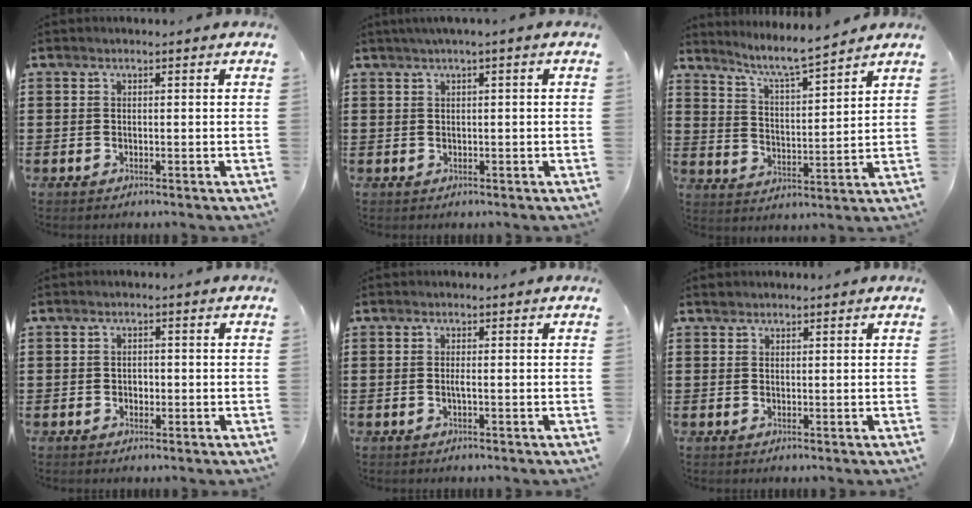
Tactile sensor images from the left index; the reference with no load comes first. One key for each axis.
{"total": 1.1, "fx": 0.1, "fy": -0.1, "fz": 1.1, "tx": -0.018, "ty": -0.004, "tz": 0.003}
{"total": 6.2, "fx": 5.6, "fy": -0.1, "fz": 2.8, "tx": -0.074, "ty": -0.033, "tz": 0.093}
{"total": 1.2, "fx": -0.1, "fy": 0.9, "fz": 0.8, "tx": -0.016, "ty": 0.005, "tz": -0.004}
{"total": 1.0, "fx": -0.2, "fy": 0.0, "fz": 0.9, "tx": -0.026, "ty": -0.005, "tz": -0.006}
{"total": 0.6, "fx": 0.5, "fy": 0.4, "fz": 0.0, "tx": -0.003, "ty": 0.001, "tz": 0.011}